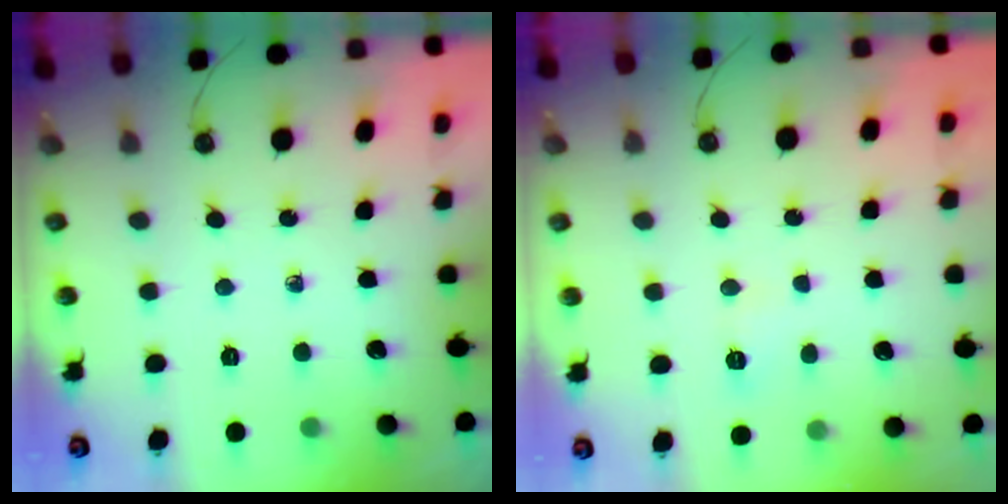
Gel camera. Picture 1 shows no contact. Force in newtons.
{"total": 5.5, "press": 5.4, "slide": 0.8}